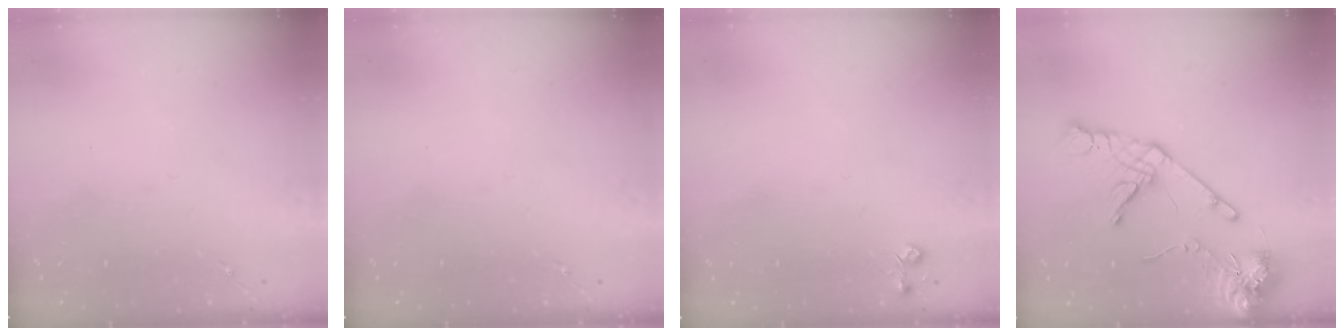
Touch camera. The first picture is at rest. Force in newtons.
{"total": 0.0}
{"total": 4.4, "press": 4.4, "slide": 0.7}
{"total": 15.5, "press": 15.3, "slide": 2.3}